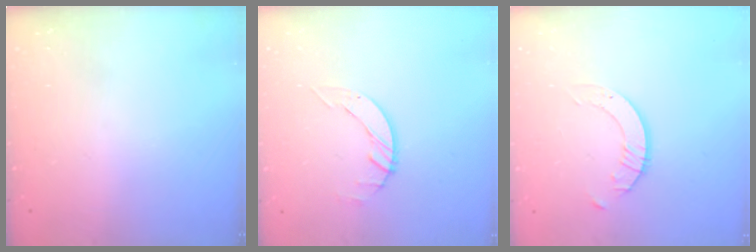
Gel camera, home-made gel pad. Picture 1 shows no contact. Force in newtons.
{"total": 2.6, "press": 2.6, "slide": 0.3}
{"total": 2.1, "press": 2.1, "slide": 0.2}